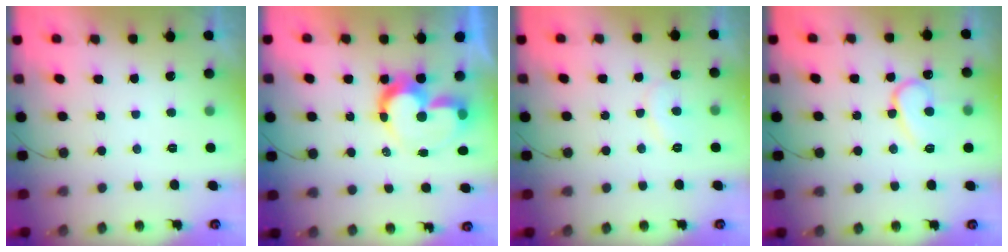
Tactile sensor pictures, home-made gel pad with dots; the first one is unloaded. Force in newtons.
{"total": 11.8, "press": 11.8, "slide": 1.0}
{"total": 7.1, "press": 7.0, "slide": 0.7}
{"total": 11.6, "press": 11.5, "slide": 1.1}